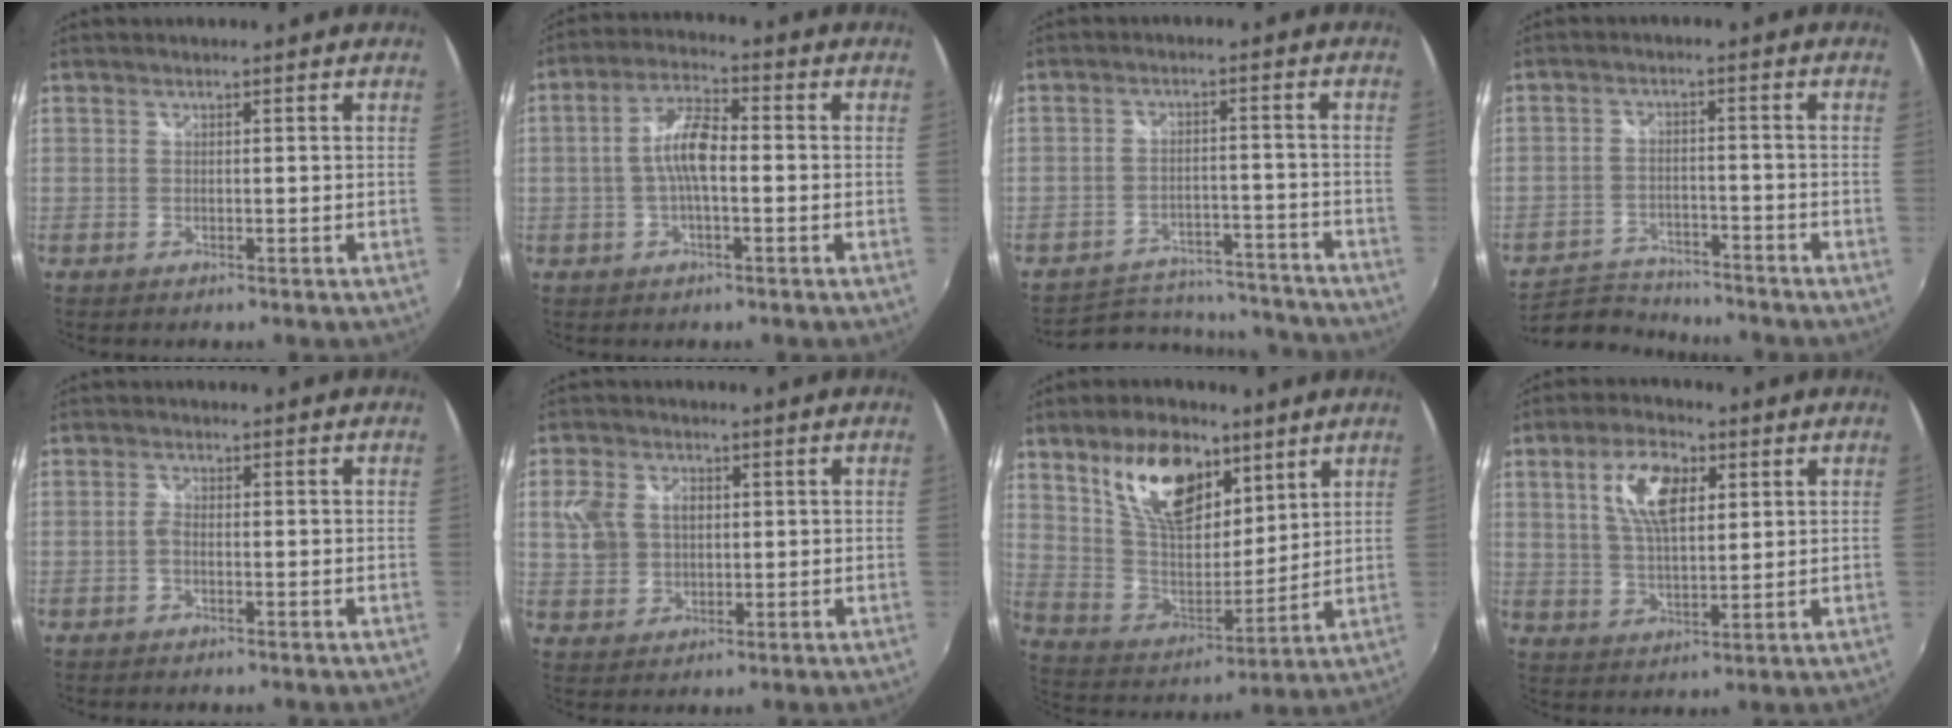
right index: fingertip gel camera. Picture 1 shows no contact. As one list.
[{"total": 6.8, "force": [-0.9, 2.2, 6.4], "torque": [-0.130, 0.016, -0.019]}, {"total": 15.1, "force": [-13.7, 5.8, 2.8], "torque": [-0.068, 0.038, -0.169]}, {"total": 9.8, "force": [-9.1, 3.1, 1.9], "torque": [-0.068, 0.002, -0.151]}, {"total": 1.3, "force": [-0.6, 0.6, 1.0], "torque": [-0.025, 0.003, -0.015]}, {"total": 7.1, "force": [1.3, 5.7, 4.0], "torque": [-0.086, 0.014, 0.026]}, {"total": 17.0, "force": [9.5, 8.7, 11.0], "torque": [-0.207, 0.011, 0.183]}, {"total": 9.6, "force": [3.4, 4.6, 7.8], "torque": [-0.148, 0.015, 0.063]}]